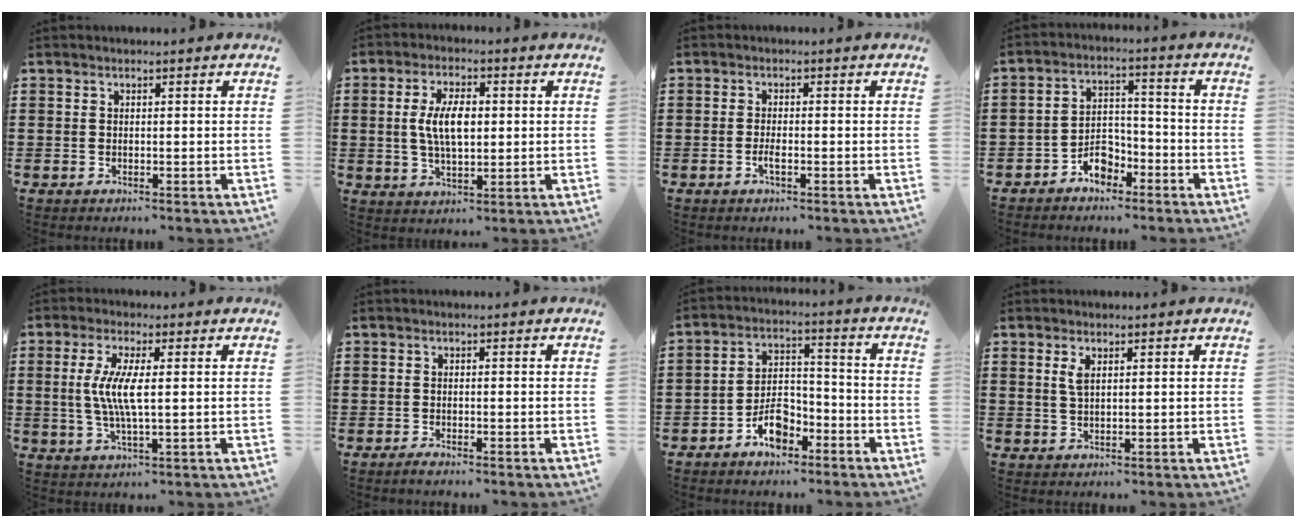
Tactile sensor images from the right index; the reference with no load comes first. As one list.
[{"total": 6.8, "force": [0.5, 3.1, 6.1], "torque": [-0.119, 0.005, 0.002]}, {"total": 1.9, "force": [-0.8, 0.3, 1.7], "torque": [-0.038, -0.005, -0.017]}, {"total": 5.0, "force": [-3.7, 2.7, 2.0], "torque": [-0.043, 0.011, -0.072]}, {"total": 6.1, "force": [0.3, 1.1, 6.0], "torque": [-0.126, -0.007, -0.001]}, {"total": 0.9, "force": [-0.8, 0.0, 0.3], "torque": [-0.008, -0.004, -0.016]}, {"total": 6.6, "force": [-4.3, 3.3, 3.8], "torque": [-0.074, 0.014, -0.080]}, {"total": 2.1, "force": [0.8, 0.8, 1.8], "torque": [-0.039, 0.004, 0.013]}]